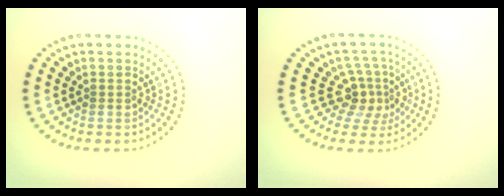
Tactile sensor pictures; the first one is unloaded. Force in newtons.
{"total": 3.3, "press": 2.4, "slide": 2.3}